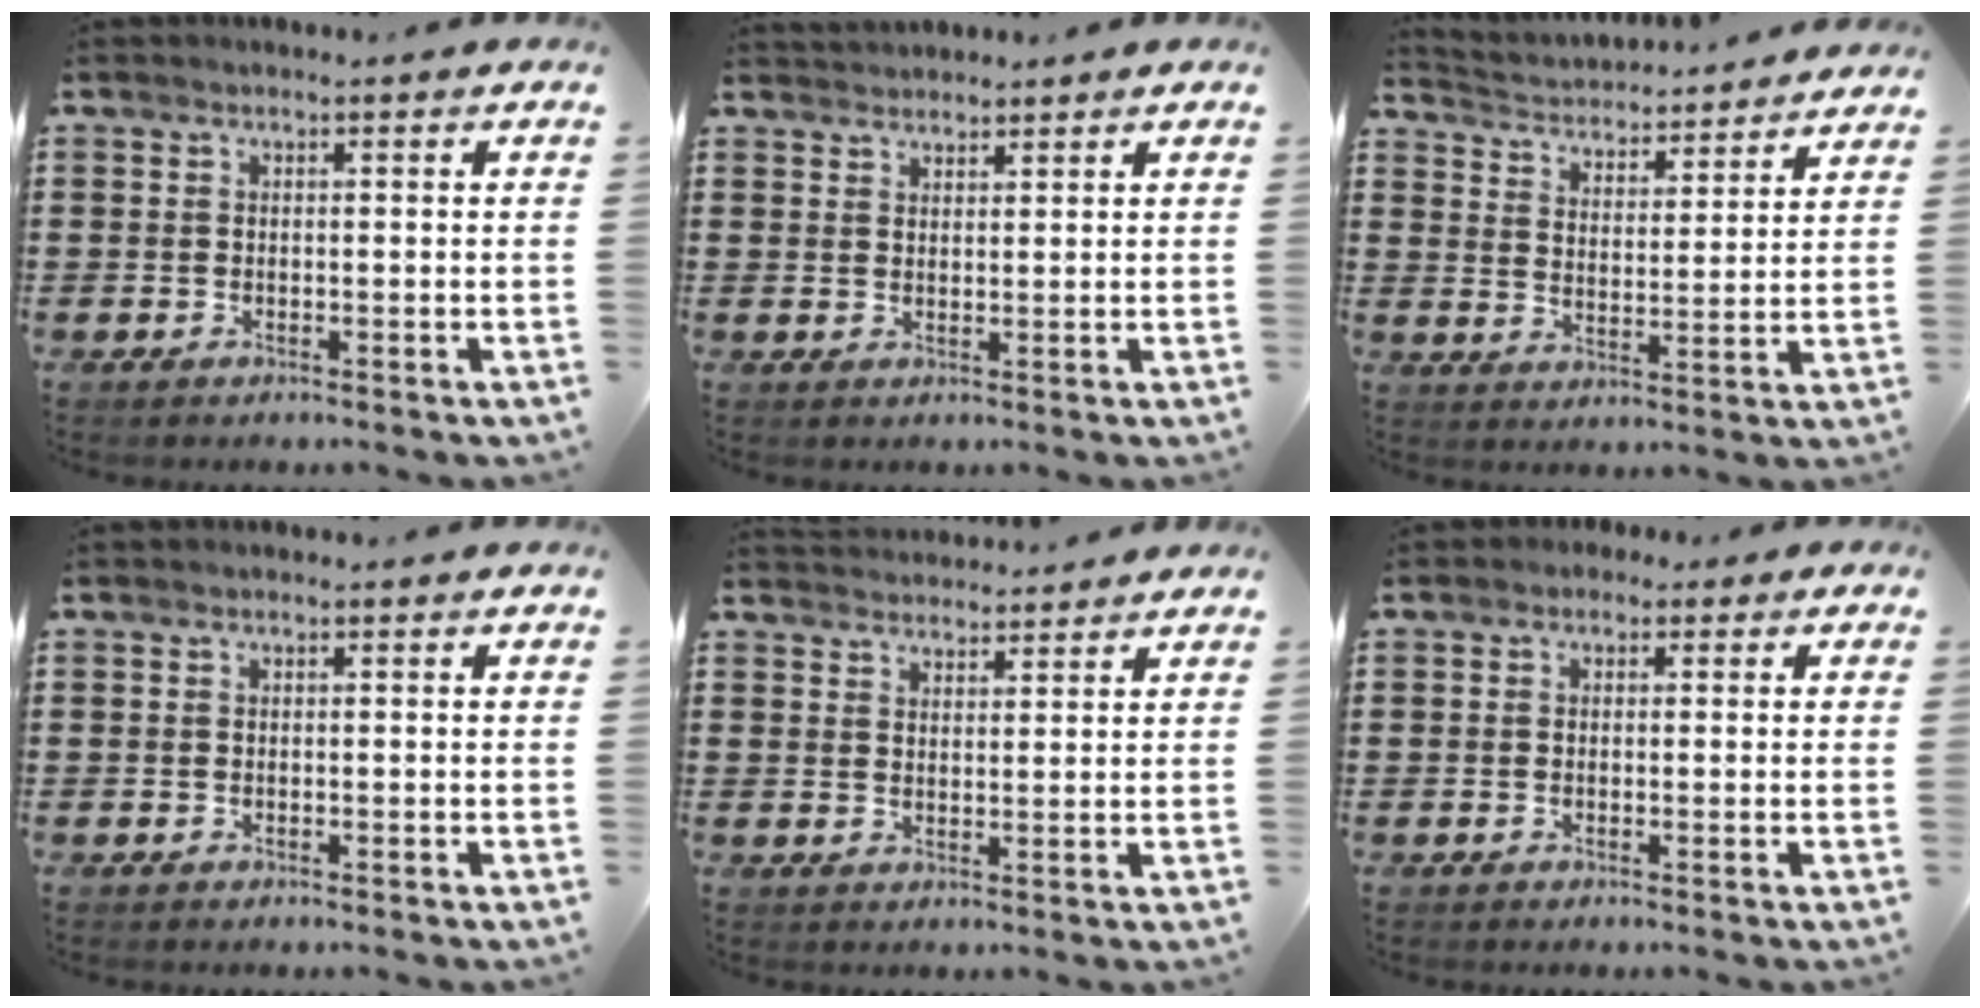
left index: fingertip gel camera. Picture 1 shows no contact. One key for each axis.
{"total": 1.8, "fx": 1.7, "fy": 0.3, "fz": -0.3, "tx": 0.000, "ty": 0.000, "tz": 0.035}
{"total": 3.2, "fx": 3.1, "fy": 0.0, "fz": -0.4, "tx": -0.015, "ty": -0.032, "tz": 0.047}
{"total": 0.0}
{"total": 2.9, "fx": 2.8, "fy": 0.2, "fz": -0.3, "tx": -0.002, "ty": -0.009, "tz": 0.055}
{"total": 1.1, "fx": -0.4, "fy": 0.9, "fz": 0.5, "tx": -0.012, "ty": 0.003, "tz": -0.008}